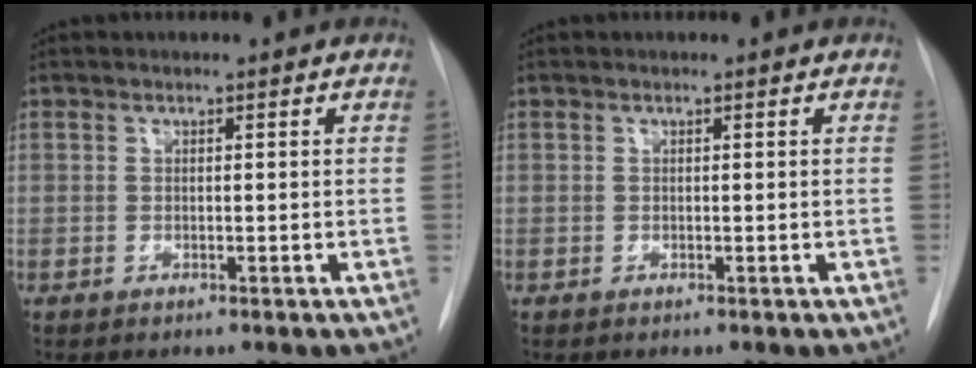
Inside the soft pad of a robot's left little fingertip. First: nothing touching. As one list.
[{"total": 0.0}]